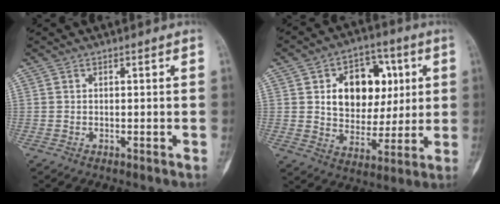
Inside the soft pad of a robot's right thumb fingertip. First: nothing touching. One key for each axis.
{"total": 15.9, "fx": 3.7, "fy": 11.4, "fz": 10.4, "tx": -0.101, "ty": 0.002, "tz": 0.062}